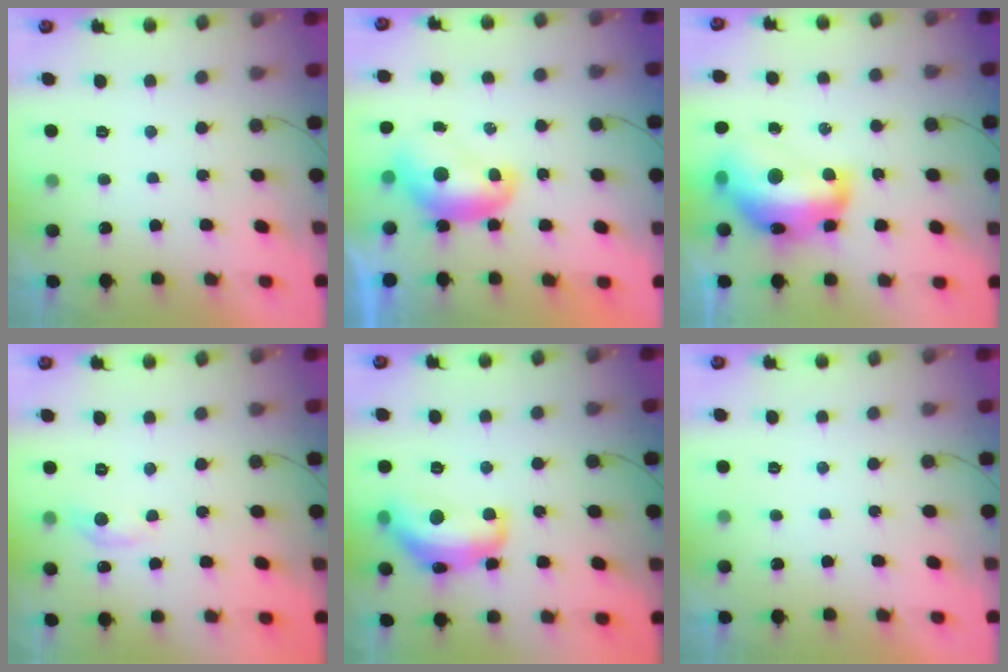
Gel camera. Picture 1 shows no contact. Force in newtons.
{"total": 9.1, "press": 9.1, "slide": 0.6}
{"total": 19.6, "press": 19.6, "slide": 1.4}
{"total": 5.9, "press": 5.9, "slide": 0.5}
{"total": 15.8, "press": 15.7, "slide": 1.2}
{"total": 0.0}